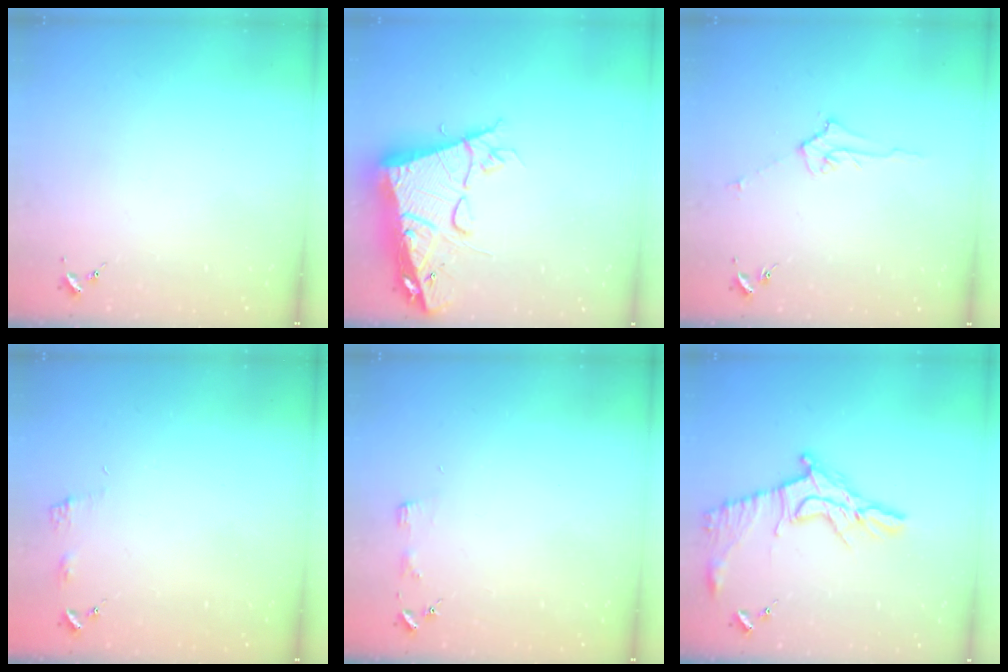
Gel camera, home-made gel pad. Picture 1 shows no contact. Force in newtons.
{"total": 18.3, "press": 18.1, "slide": 2.1}
{"total": 5.2, "press": 5.1, "slide": 0.9}
{"total": 5.1, "press": 5.0, "slide": 0.7}
{"total": 3.4, "press": 3.3, "slide": 0.4}
{"total": 13.9, "press": 13.8, "slide": 0.9}